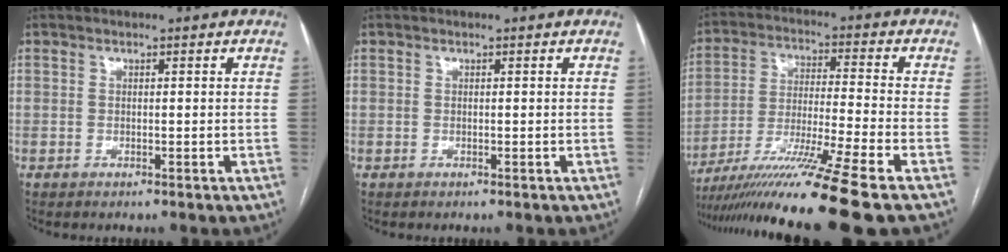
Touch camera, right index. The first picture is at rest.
{"total": 0.0}
{"total": 17.0, "force": [-12.9, -2.9, 10.6], "torque": [-0.195, -0.036, -0.225]}